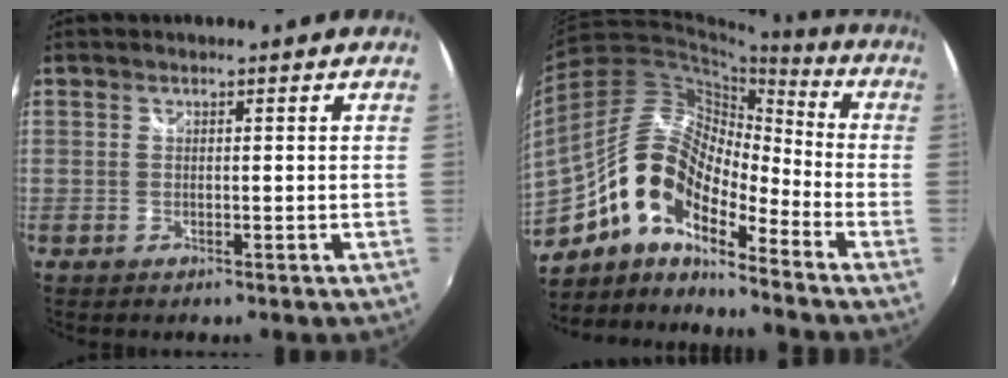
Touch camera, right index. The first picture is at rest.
{"total": 14.9, "force": [-8.6, 6.3, 10.4], "torque": [-0.185, 0.014, -0.177]}